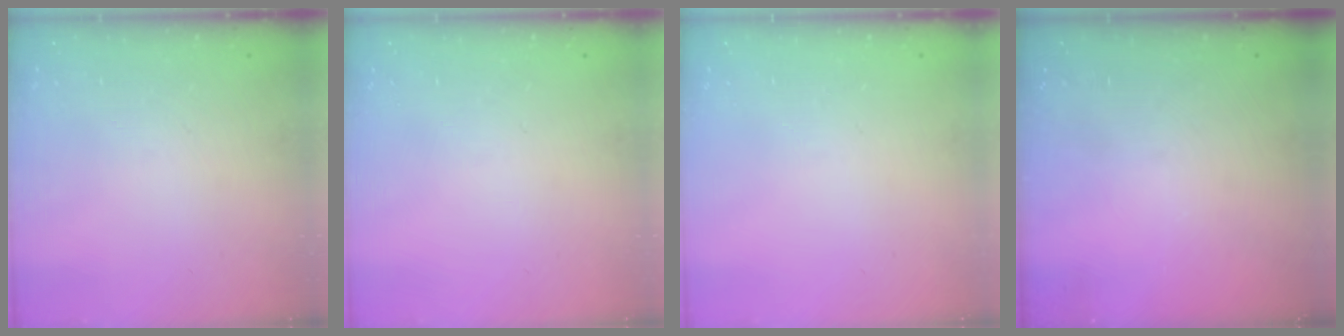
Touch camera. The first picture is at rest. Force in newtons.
{"total": 0.0}
{"total": 0.0}
{"total": 0.0}